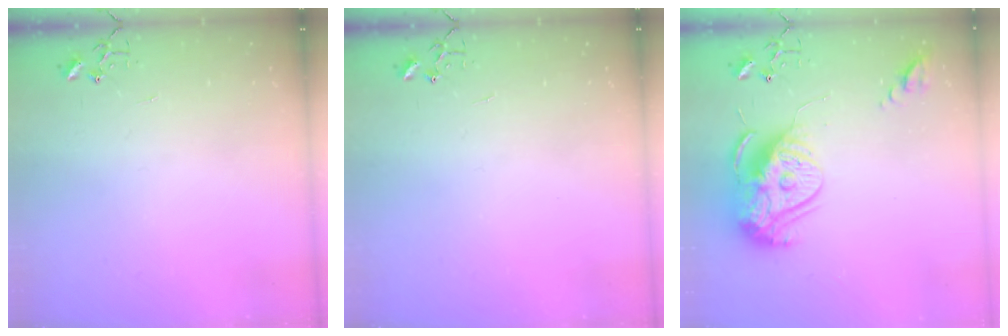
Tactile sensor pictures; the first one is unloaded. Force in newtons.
{"total": 0.0}
{"total": 17.1, "press": 17.1, "slide": 1.7}